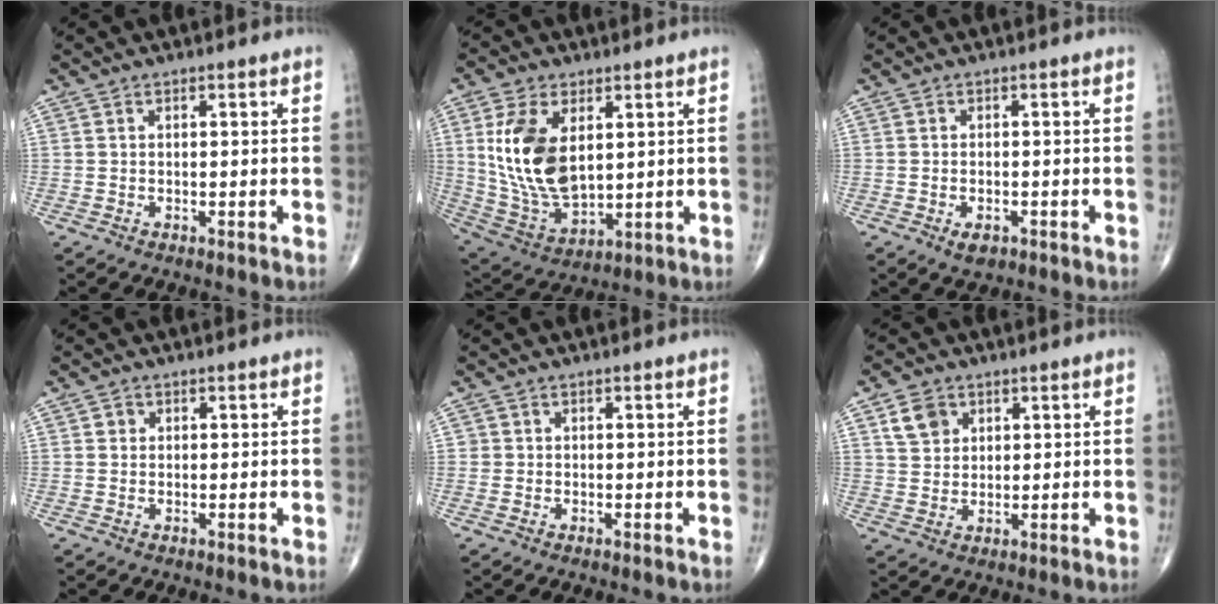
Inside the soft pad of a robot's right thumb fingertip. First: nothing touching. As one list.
[{"total": 15.8, "force": [3.6, 8.9, 12.6], "torque": [-0.234, -0.019, 0.085]}, {"total": 2.6, "force": [-1.3, 1.5, 1.8], "torque": [-0.026, 0.002, -0.017]}, {"total": 1.1, "force": [0.2, 1.0, 0.3], "torque": [0.001, 0.001, 0.002]}, {"total": 0.7, "force": [0.0, 0.7, 0.0], "torque": [0.007, 0.004, 0.000]}, {"total": 5.3, "force": [2.5, 4.1, 2.2], "torque": [-0.023, -0.008, 0.048]}]